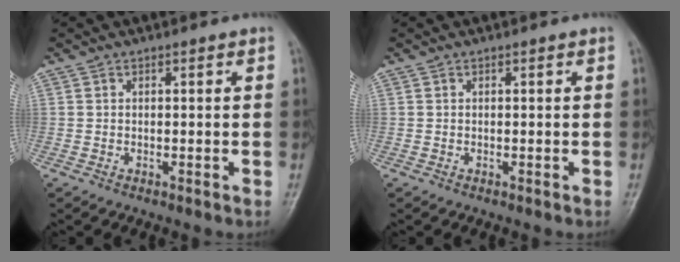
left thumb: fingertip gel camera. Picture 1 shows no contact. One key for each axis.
{"total": 0.0}